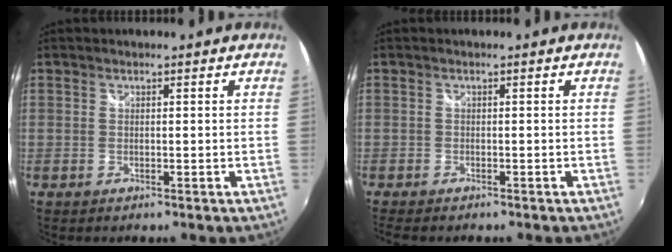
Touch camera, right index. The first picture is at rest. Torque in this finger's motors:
{"motor_torque": [0.05, -0.16, 0.04, 0.01]}